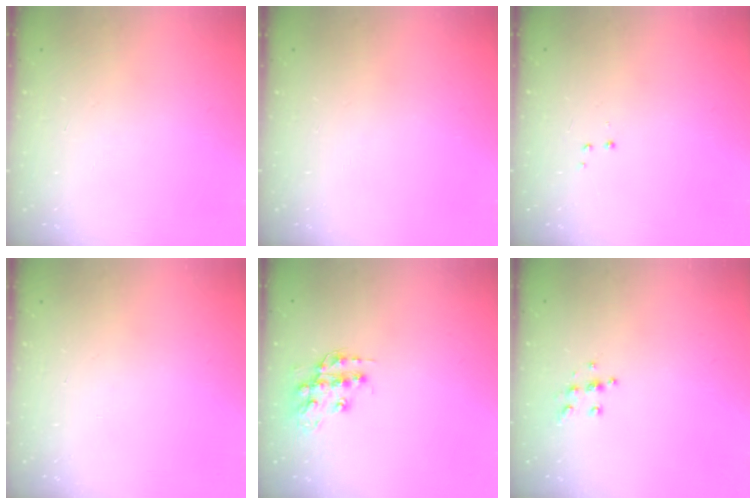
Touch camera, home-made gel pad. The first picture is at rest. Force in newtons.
{"total": 0.0}
{"total": 2.9, "press": 2.8, "slide": 0.7}
{"total": 0.0}
{"total": 12.5, "press": 12.5, "slide": 0.9}
{"total": 6.4, "press": 6.4, "slide": 0.6}